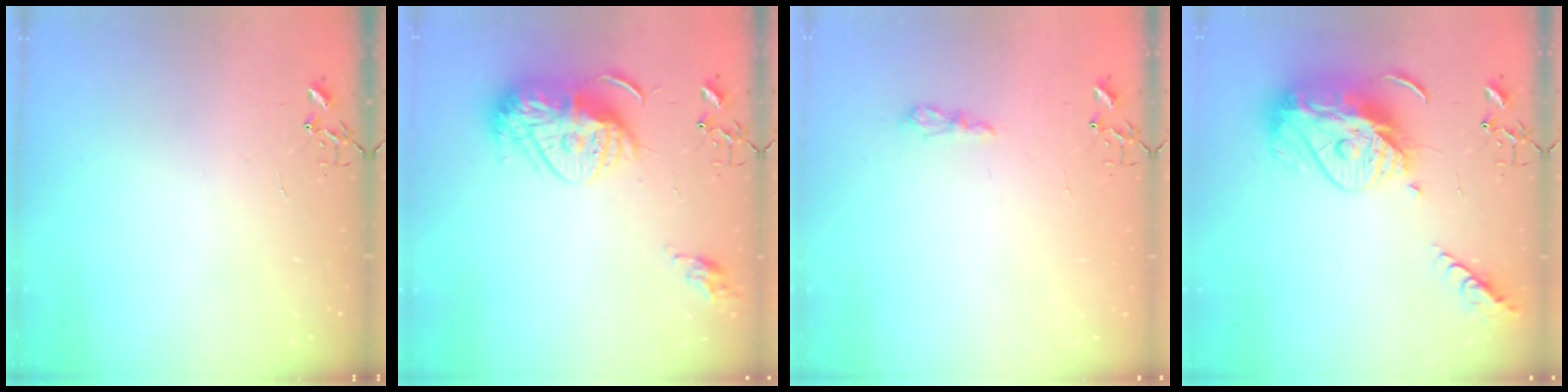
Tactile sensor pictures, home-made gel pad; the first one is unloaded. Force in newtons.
{"total": 15.5, "press": 15.4, "slide": 1.4}
{"total": 6.3, "press": 6.2, "slide": 0.8}
{"total": 17.5, "press": 17.4, "slide": 1.6}